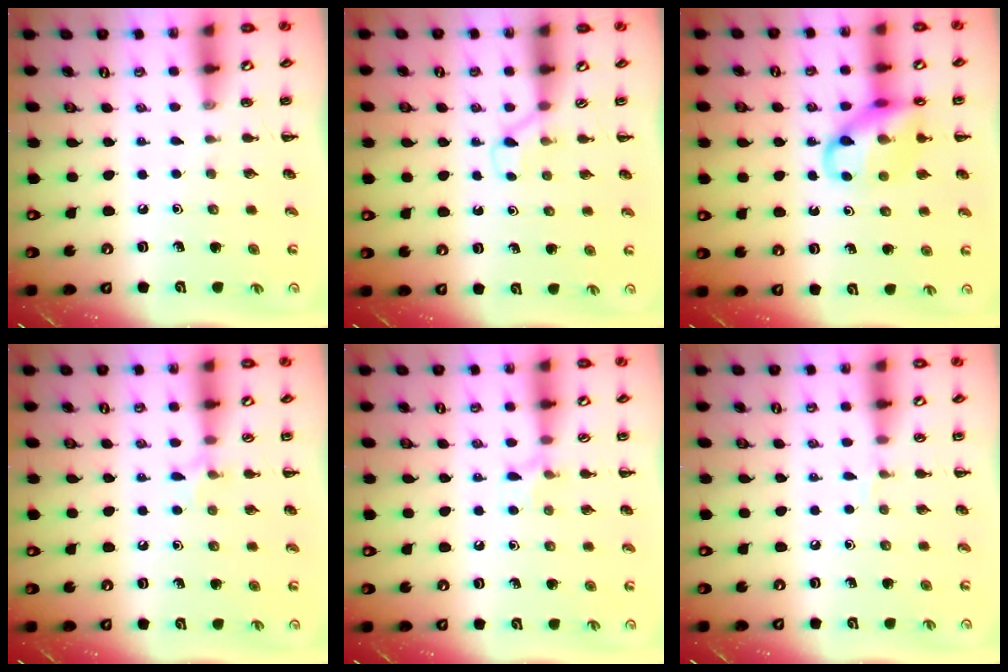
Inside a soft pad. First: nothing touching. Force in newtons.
{"total": 2.1, "press": 2.0, "slide": 0.8}
{"total": 13.8, "press": 13.7, "slide": 1.8}
{"total": 6.1, "press": 5.9, "slide": 1.8}
{"total": 6.4, "press": 5.9, "slide": 2.4}
{"total": 3.8, "press": 3.6, "slide": 1.2}